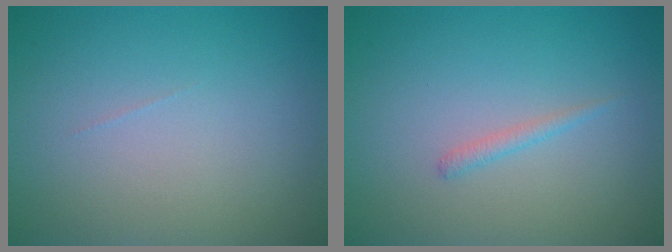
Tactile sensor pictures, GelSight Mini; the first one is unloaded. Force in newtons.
{"total": 0.8, "press": 0.8, "slide": 0.1}